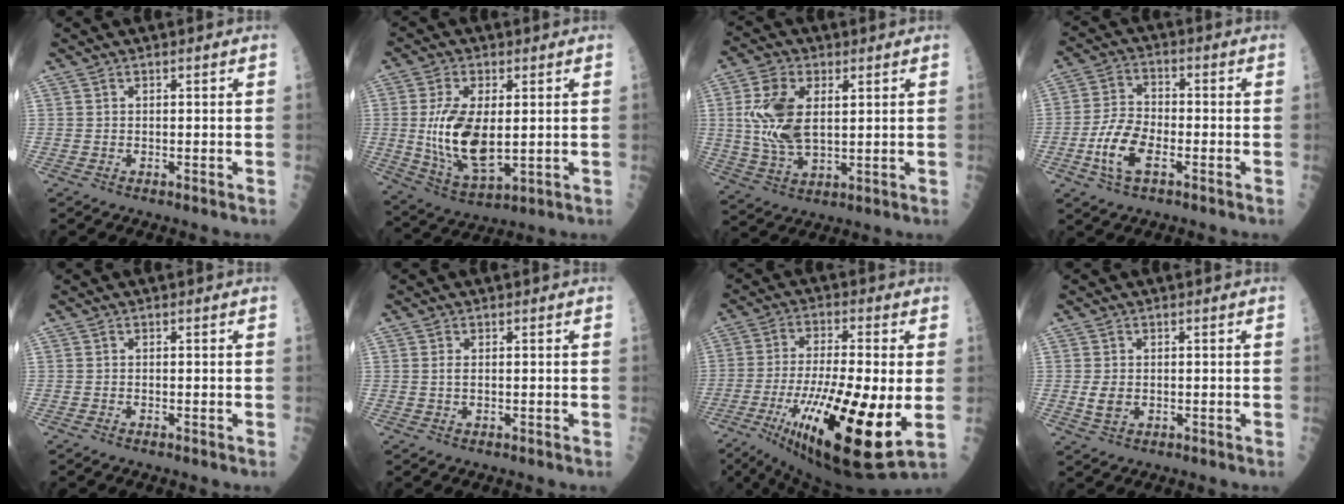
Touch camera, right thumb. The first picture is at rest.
{"total": 14.0, "force": [0.5, 6.6, 12.3], "torque": [-0.238, -0.021, 0.022]}
{"total": 12.3, "force": [2.3, 6.6, 10.1], "torque": [-0.204, -0.003, 0.049]}
{"total": 8.9, "force": [-3.3, 4.3, 7.0], "torque": [-0.140, 0.017, -0.066]}
{"total": 0.0}
{"total": 1.2, "force": [0.2, 0.6, 1.0], "torque": [-0.025, -0.002, 0.007]}
{"total": 25.0, "force": [-6.0, 5.8, 23.6], "torque": [-0.427, -0.038, -0.086]}
{"total": 2.7, "force": [-0.2, 1.9, 1.9], "torque": [-0.031, -0.002, 0.000]}